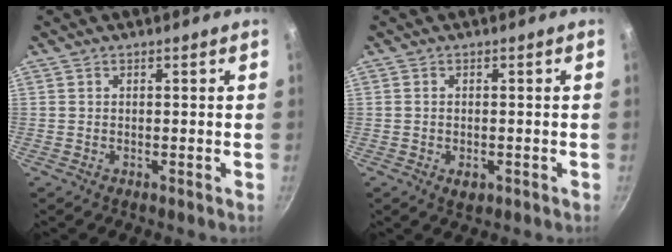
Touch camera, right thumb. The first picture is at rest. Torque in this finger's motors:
{"motor_torque": [-0.62, 0.22, 0.20, 0.22, -0.05]}